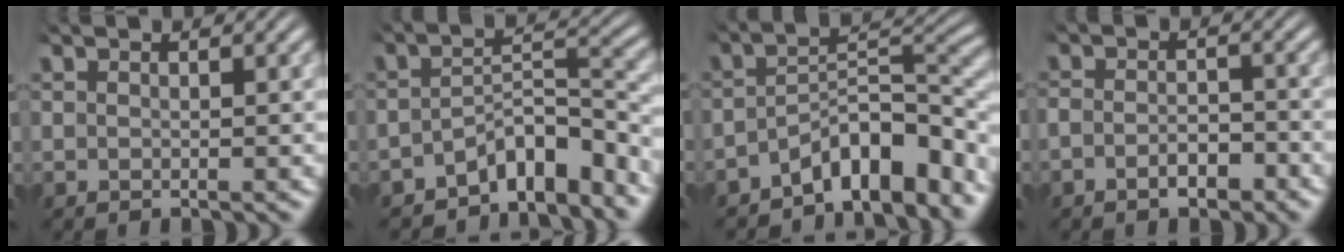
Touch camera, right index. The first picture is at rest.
{"total": 5.8, "force": [-4.3, 1.7, 3.6], "torque": [-0.045, -0.011, -0.063]}
{"total": 7.3, "force": [-4.1, 2.5, 5.5], "torque": [-0.078, -0.012, -0.061]}
{"total": 2.8, "force": [-1.8, 1.5, 1.4], "torque": [-0.025, -0.002, -0.034]}